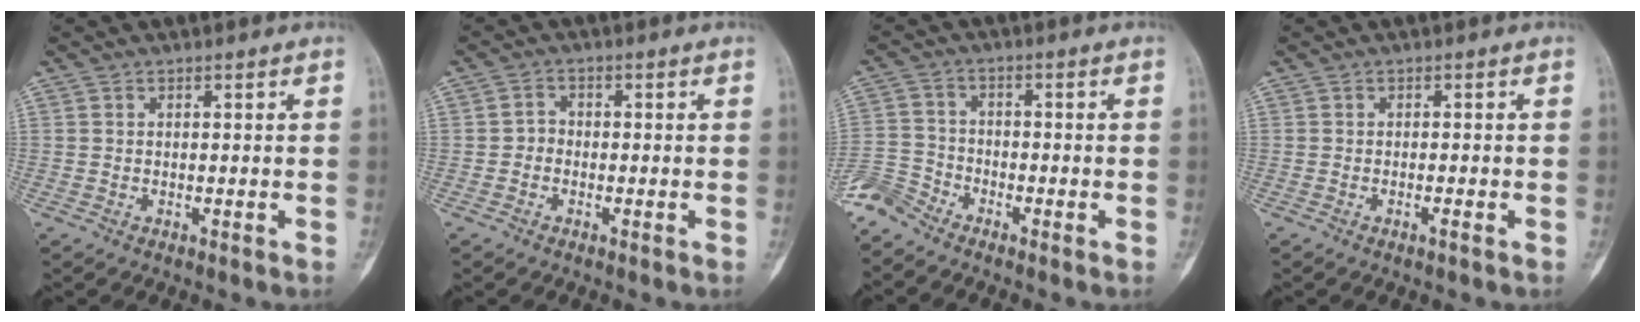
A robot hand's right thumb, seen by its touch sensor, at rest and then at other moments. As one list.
[{"total": 2.1, "force": [-0.7, 1.7, 0.9], "torque": [-0.002, 0.008, -0.022]}, {"total": 5.4, "force": [-5.1, 1.6, 0.7], "torque": [-0.021, 0.011, -0.114]}, {"total": 1.1, "force": [-0.6, 0.1, 0.9], "torque": [-0.016, 0.002, -0.011]}]